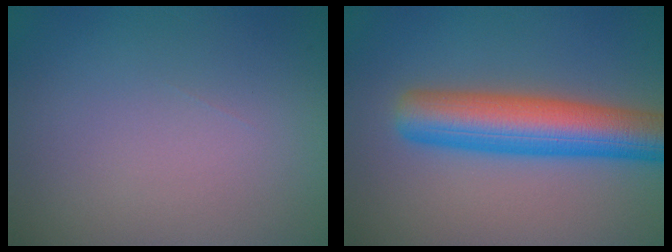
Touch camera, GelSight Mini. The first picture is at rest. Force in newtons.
{"total": 8.1, "press": 8.1, "slide": 0.3}